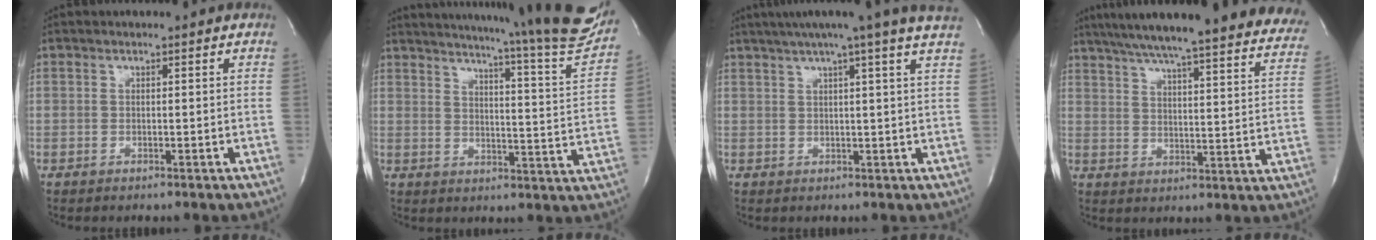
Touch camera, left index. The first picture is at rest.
{"total": 25.6, "force": [22.8, -0.6, 11.7], "torque": [-0.177, -0.085, 0.278]}
{"total": 14.1, "force": [11.5, -1.7, 7.9], "torque": [-0.130, 0.004, 0.137]}
{"total": 32.7, "force": [28.7, 3.5, 15.3], "torque": [-0.210, -0.054, 0.350]}